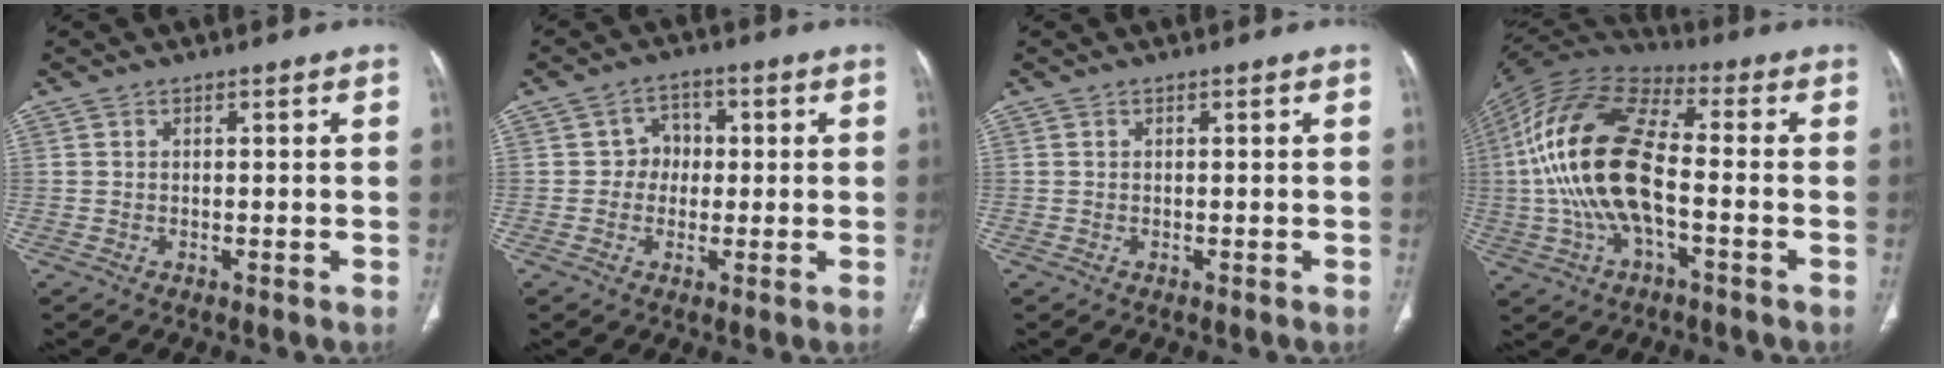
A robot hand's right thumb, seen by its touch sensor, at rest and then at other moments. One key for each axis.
{"total": 4.7, "fx": 0.2, "fy": 4.2, "fz": 2.0, "tx": 0.004, "ty": 0.012, "tz": -0.005}
{"total": 0.0}
{"total": 19.8, "fx": -1.9, "fy": 8.9, "fz": 17.6, "tx": -0.360, "ty": 0.029, "tz": -0.038}